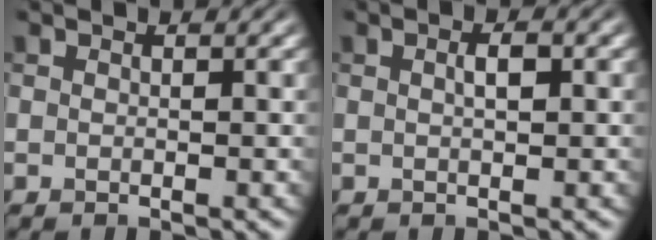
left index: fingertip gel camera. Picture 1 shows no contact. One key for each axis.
{"total": 1.5, "fx": 0.1, "fy": 0.4, "fz": 1.4, "tx": -0.027, "ty": 0.005, "tz": 0.000}